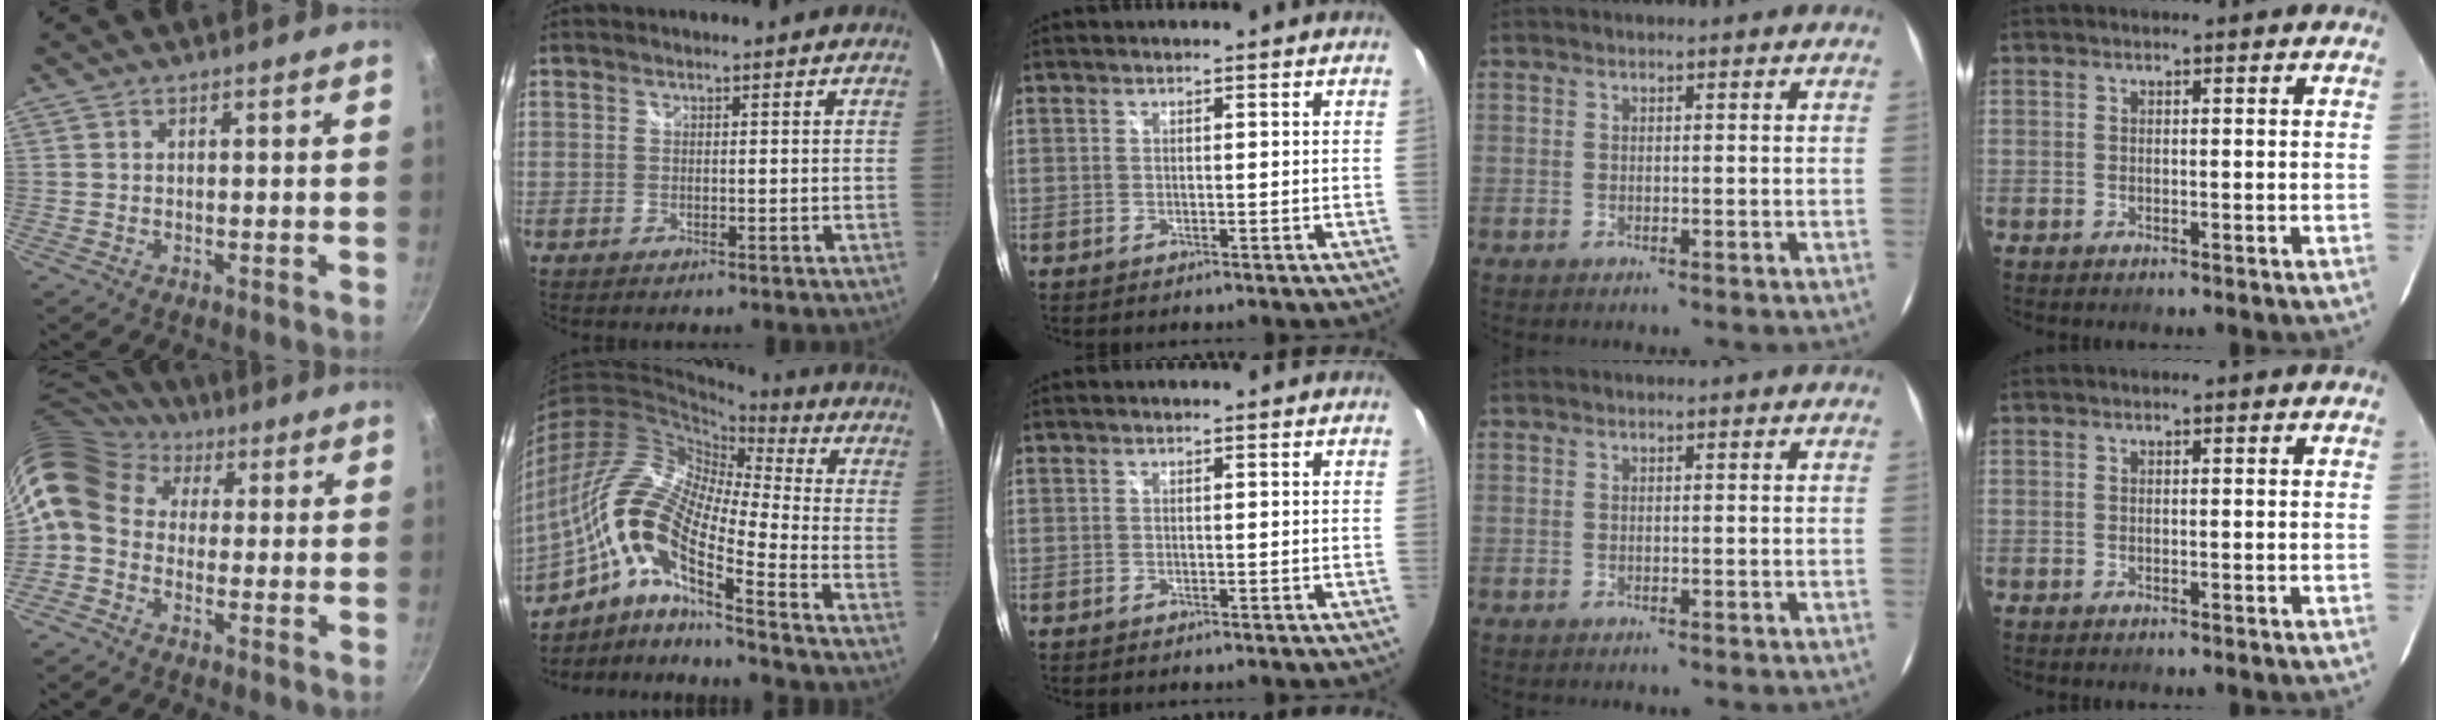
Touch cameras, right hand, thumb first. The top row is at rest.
{"thumb": {"total": 12.4, "force": [2.5, 9.8, 7.2], "torque": [-0.132, 0.028, 0.024]}, "index": {"total": 18.6, "force": [-8.2, 4.4, 16.1], "torque": [-0.282, -0.020, -0.180]}}